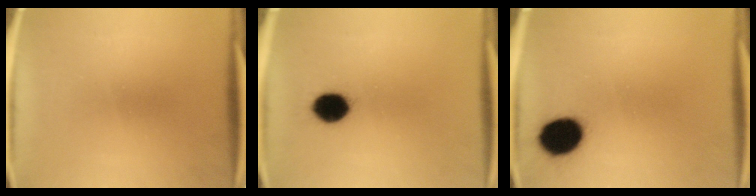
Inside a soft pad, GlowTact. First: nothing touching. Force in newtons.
{"total": 7.2}
{"total": 10.6}